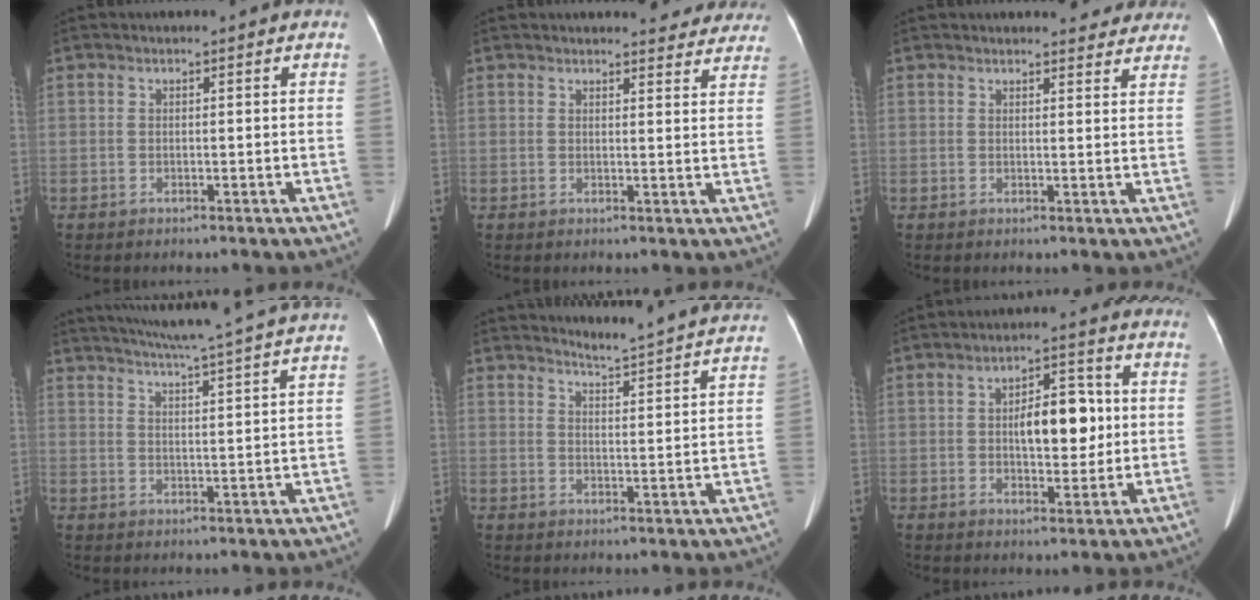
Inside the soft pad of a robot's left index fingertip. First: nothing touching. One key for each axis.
{"total": 8.5, "fx": 8.1, "fy": 2.1, "fz": 1.6, "tx": 0.006, "ty": -0.011, "tz": 0.070}
{"total": 7.7, "fx": 7.2, "fy": 2.0, "fz": 1.9, "tx": -0.004, "ty": -0.002, "tz": 0.063}
{"total": 18.6, "fx": 16.4, "fy": -1.5, "fz": 8.5, "tx": -0.148, "ty": -0.016, "tz": 0.210}
{"total": 13.2, "fx": 12.9, "fy": -1.5, "fz": 2.7, "tx": -0.047, "ty": -0.056, "tz": 0.147}
{"total": 8.5, "fx": 0.5, "fy": 3.3, "fz": 7.8, "tx": -0.125, "ty": 0.014, "tz": 0.010}